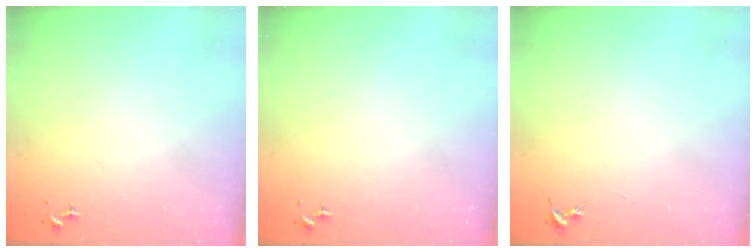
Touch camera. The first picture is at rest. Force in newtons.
{"total": 0.0}
{"total": 0.0}